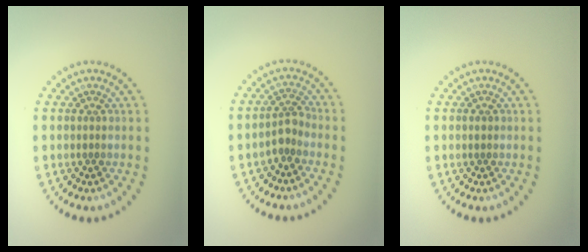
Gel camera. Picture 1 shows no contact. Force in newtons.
{"total": 1.9, "press": 1.4, "slide": 1.2}
{"total": 0.6, "press": 0.6, "slide": 0.1}